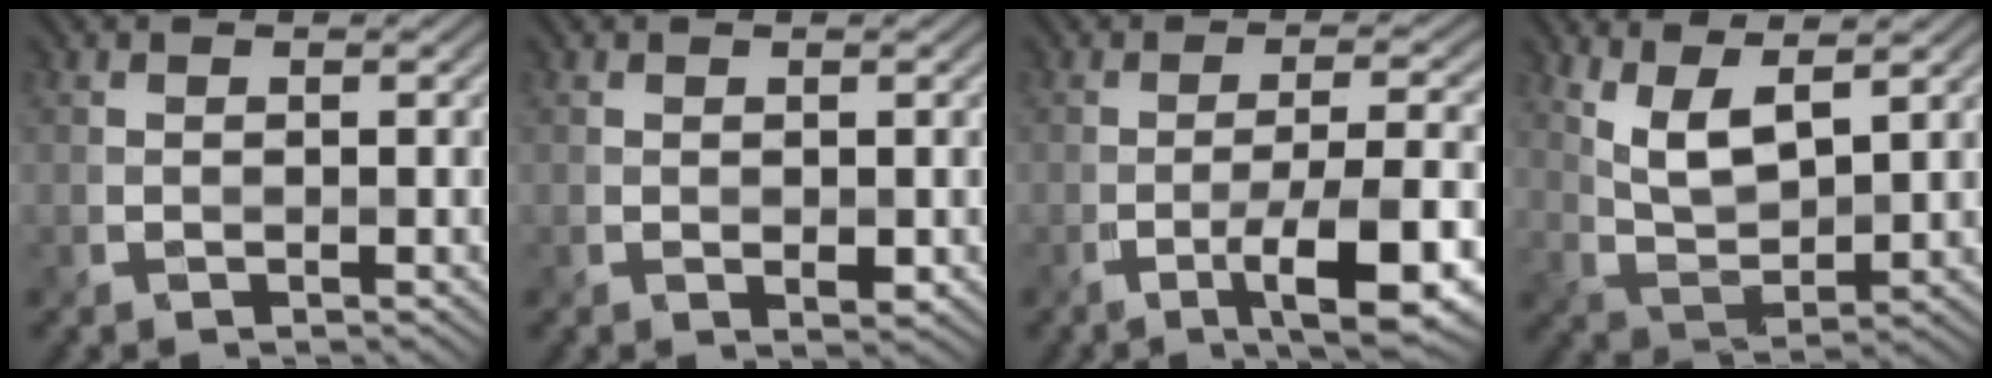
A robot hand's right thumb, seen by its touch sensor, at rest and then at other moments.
{"total": 1.1, "force": [-0.2, 0.6, 0.9], "torque": [-0.016, -0.003, 0.001]}
{"total": 9.5, "force": [-4.5, 2.0, 8.1], "torque": [-0.127, 0.002, -0.064]}
{"total": 6.4, "force": [3.9, 2.0, 4.7], "torque": [-0.107, -0.003, 0.085]}